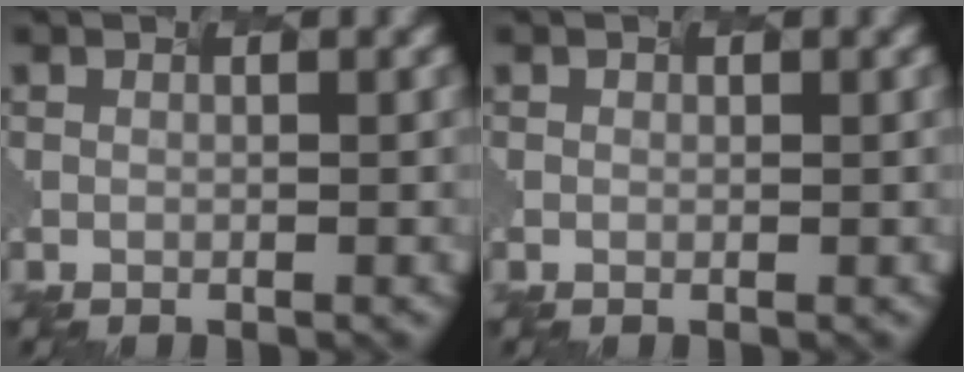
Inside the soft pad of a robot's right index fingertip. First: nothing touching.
{"total": 0.8, "force": [-0.2, -0.5, -0.6], "torque": [0.000, 0.000, 0.010]}